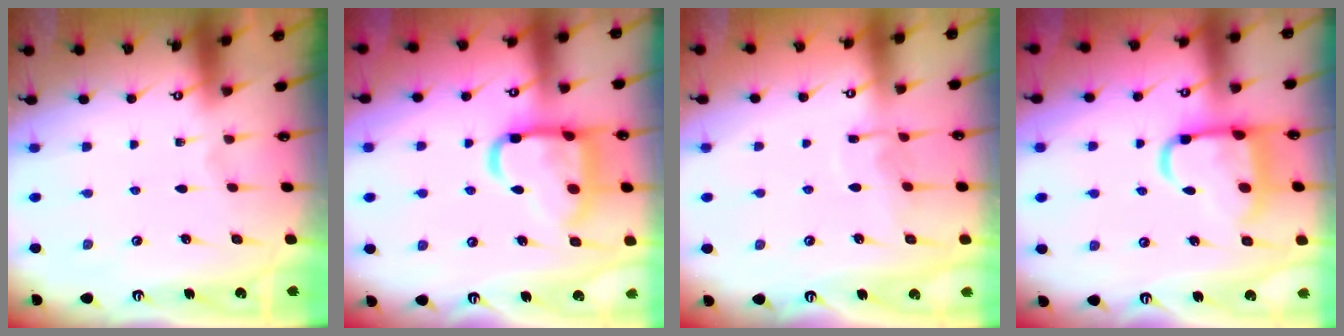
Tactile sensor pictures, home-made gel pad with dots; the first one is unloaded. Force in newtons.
{"total": 17.4, "press": 17.3, "slide": 1.5}
{"total": 6.7, "press": 6.7, "slide": 0.5}
{"total": 13.0, "press": 13.0, "slide": 1.2}